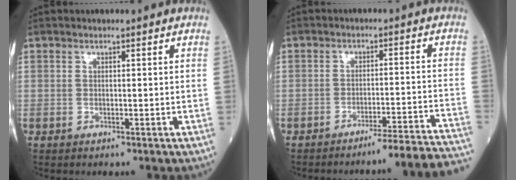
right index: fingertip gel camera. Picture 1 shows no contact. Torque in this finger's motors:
{"motor_torque": [-0.24, -0.07, 0.04, 0.02]}